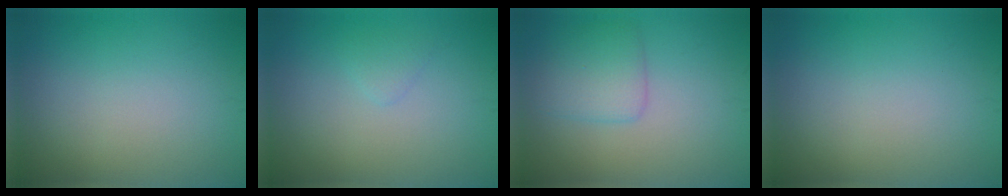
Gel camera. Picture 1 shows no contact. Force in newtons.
{"total": 0.9, "press": 0.9, "slide": 0.1}
{"total": 2.8, "press": 2.8, "slide": 0.2}
{"total": 0.0}